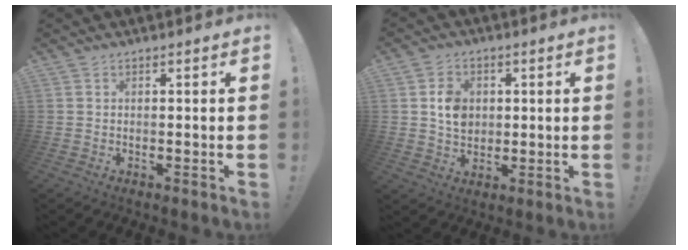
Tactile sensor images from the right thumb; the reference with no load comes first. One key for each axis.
{"total": 7.9, "fx": 1.1, "fy": 6.7, "fz": 4.0, "tx": -0.057, "ty": 0.003, "tz": 0.021}